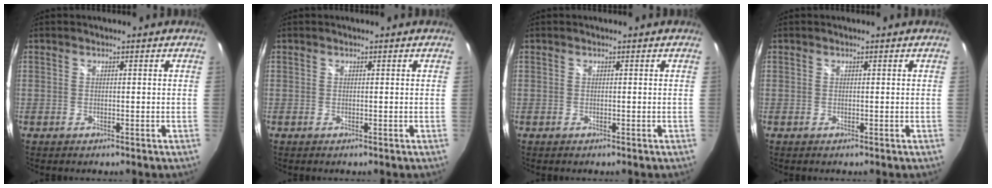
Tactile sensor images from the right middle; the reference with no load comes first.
{"total": 0.0}
{"total": 0.0}
{"total": 0.0}